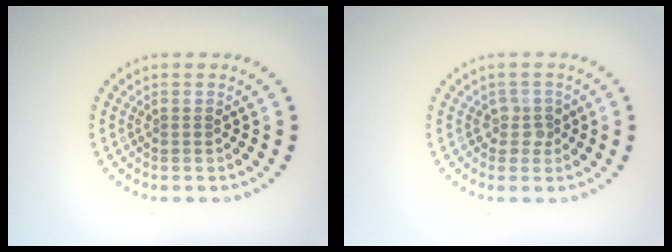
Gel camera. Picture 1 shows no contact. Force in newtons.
{"total": 1.4, "press": 1.2, "slide": 0.8}